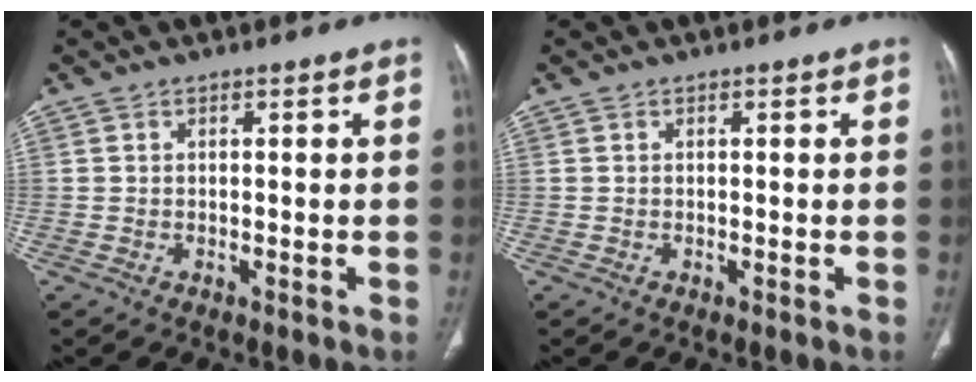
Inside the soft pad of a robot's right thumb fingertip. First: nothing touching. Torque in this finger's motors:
{"motor_torque": [-0.03, -0.34, -0.44, 0.09, -0.05]}